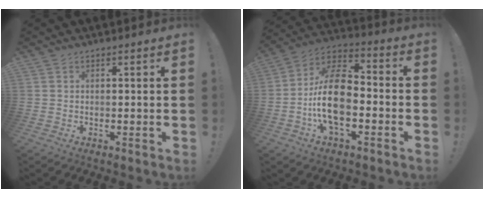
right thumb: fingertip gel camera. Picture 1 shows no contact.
{"total": 17.7, "force": [-3.9, 10.0, 14.1], "torque": [-0.269, 0.027, -0.060]}